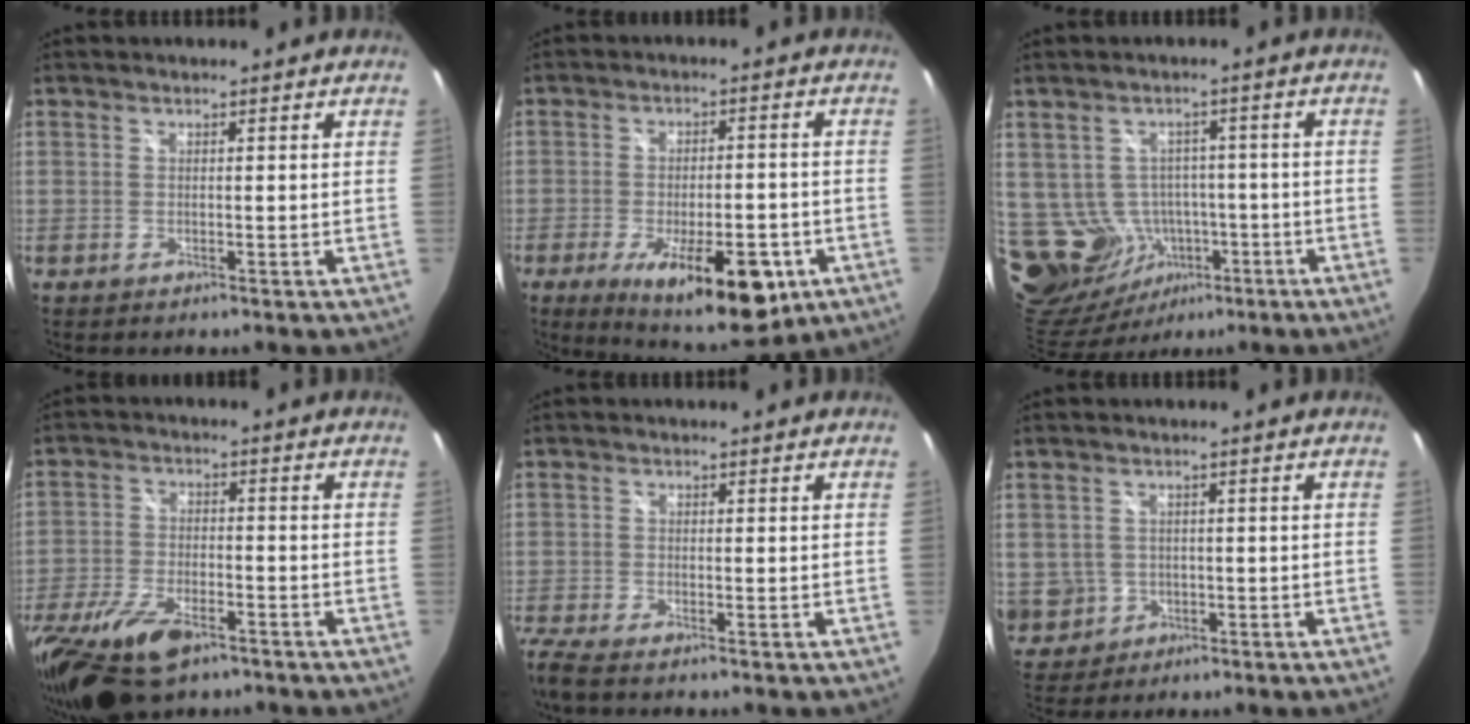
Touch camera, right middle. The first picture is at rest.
{"total": 15.9, "force": [-7.8, 6.3, 12.3], "torque": [-0.198, -0.025, -0.098]}
{"total": 11.4, "force": [-2.6, 9.7, 5.6], "torque": [-0.130, -0.001, -0.009]}
{"total": 15.1, "force": [-9.8, 7.0, 9.2], "torque": [-0.218, -0.034, -0.180]}
{"total": 4.0, "force": [-3.5, 0.4, 1.9], "torque": [-0.061, -0.016, -0.070]}
{"total": 7.3, "force": [-0.9, 6.9, 2.3], "torque": [-0.068, 0.001, 0.005]}